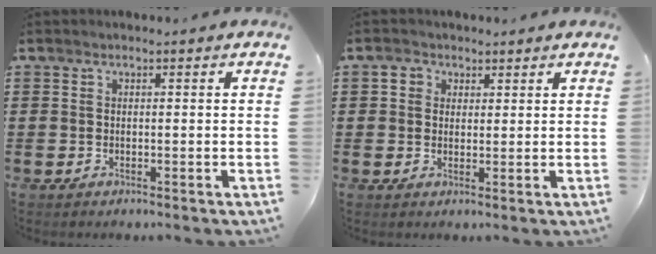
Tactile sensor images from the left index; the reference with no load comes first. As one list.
[{"total": 2.6, "force": [1.5, 2.1, 0.6], "torque": [-0.013, 0.005, 0.025]}]